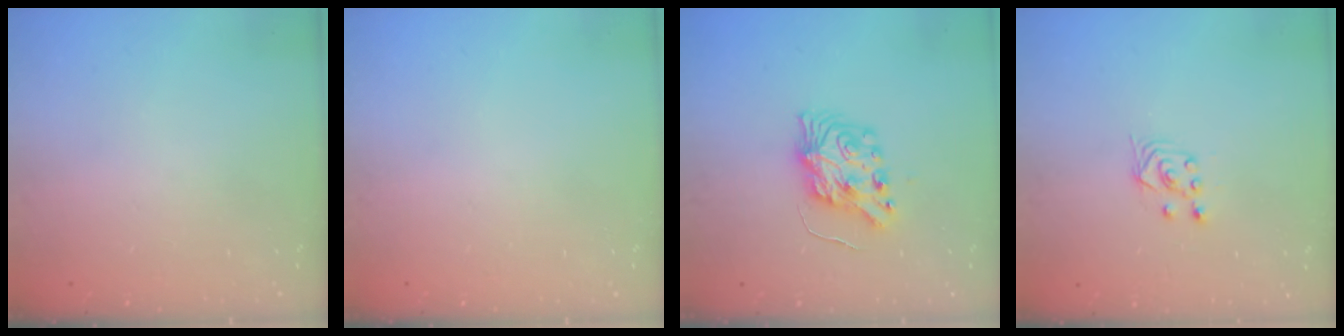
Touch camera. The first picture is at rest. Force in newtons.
{"total": 0.0}
{"total": 8.7, "press": 8.6, "slide": 0.4}
{"total": 2.8, "press": 2.4, "slide": 1.4}